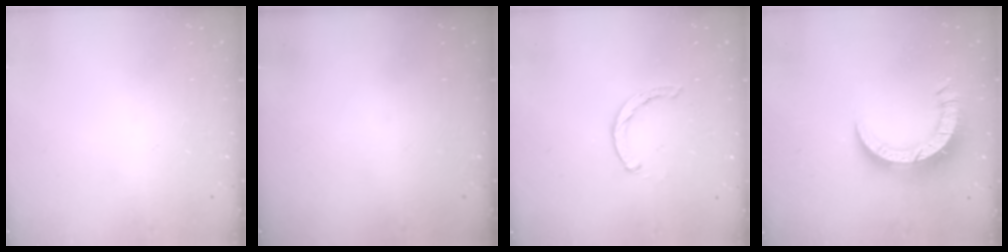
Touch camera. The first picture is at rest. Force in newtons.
{"total": 0.0}
{"total": 2.0, "press": 2.0, "slide": 0.4}
{"total": 10.0, "press": 9.9, "slide": 1.2}